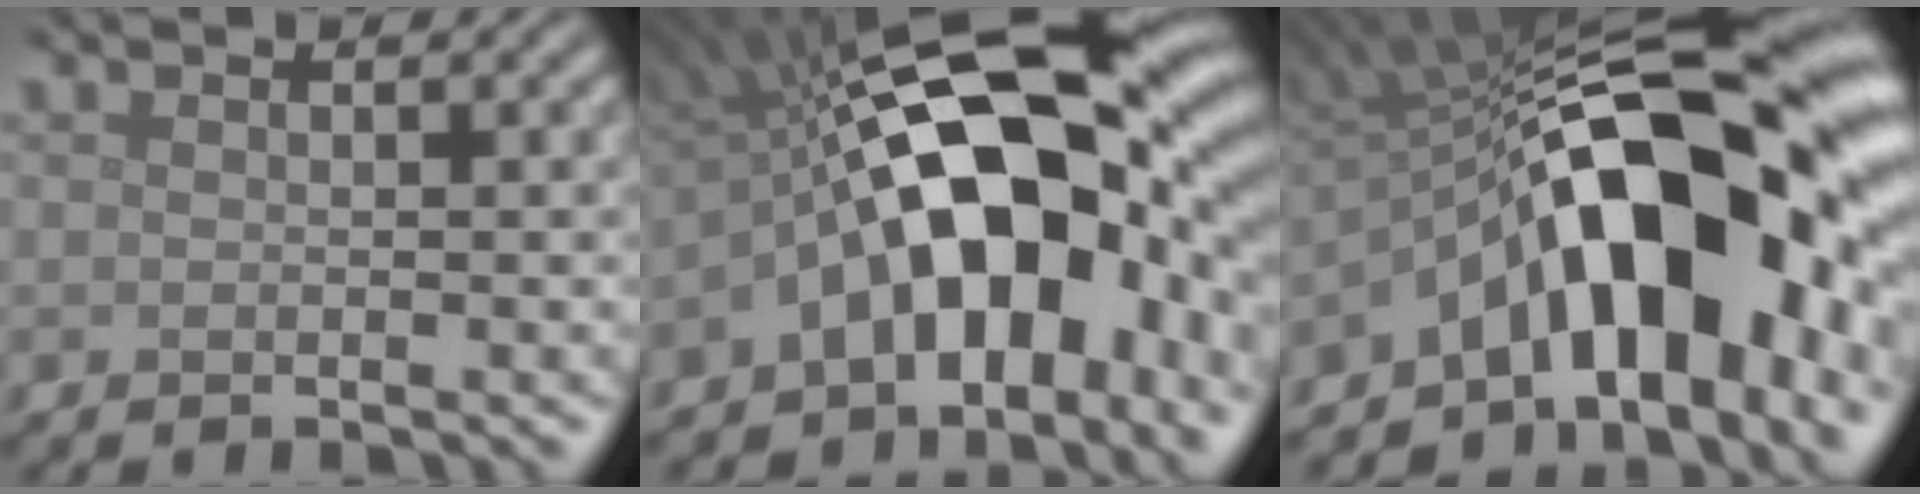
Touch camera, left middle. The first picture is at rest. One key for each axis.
{"total": 16.4, "fx": -2.1, "fy": 8.6, "fz": 13.8, "tx": -0.184, "ty": 0.034, "tz": -0.051}
{"total": 16.3, "fx": -4.0, "fy": 7.7, "fz": 13.8, "tx": -0.160, "ty": 0.033, "tz": -0.081}